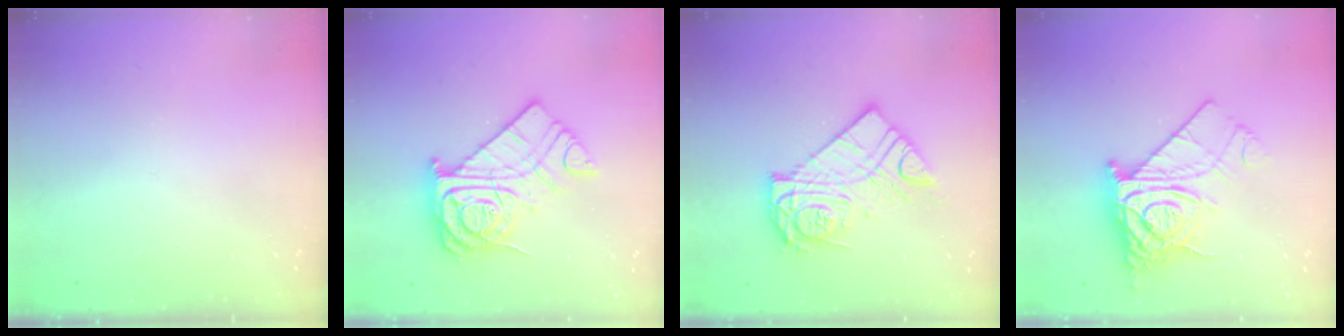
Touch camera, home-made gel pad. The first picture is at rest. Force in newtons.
{"total": 16.8, "press": 16.7, "slide": 1.7}
{"total": 12.9, "press": 12.9, "slide": 1.0}
{"total": 12.9, "press": 12.8, "slide": 1.5}